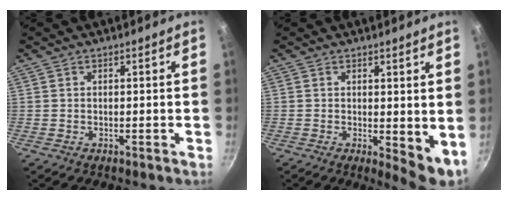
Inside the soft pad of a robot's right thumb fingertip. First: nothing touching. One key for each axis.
{"total": 5.7, "fx": 0.6, "fy": 2.3, "fz": 5.2, "tx": -0.065, "ty": -0.010, "tz": 0.012}